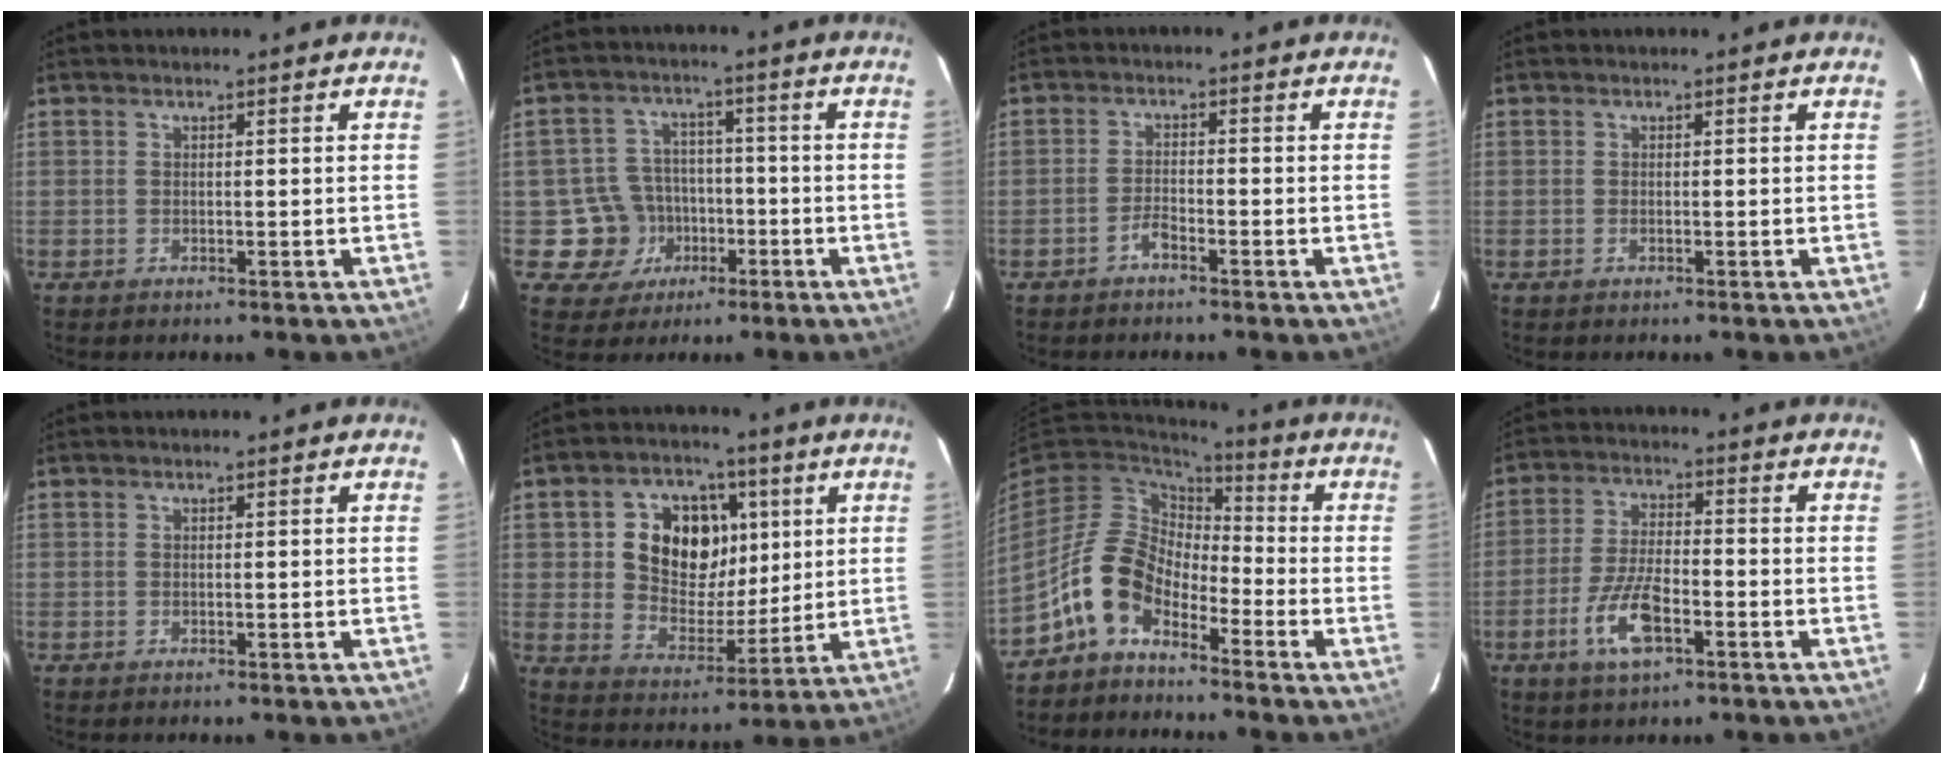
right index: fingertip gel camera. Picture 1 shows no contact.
{"total": 8.5, "force": [-3.3, 7.8, 0.9], "torque": [-0.043, 0.026, -0.042]}
{"total": 2.1, "force": [-1.8, 0.6, 1.0], "torque": [-0.025, 0.004, -0.035]}
{"total": 0.0}
{"total": 0.0}
{"total": 14.2, "force": [3.7, 10.6, 8.7], "torque": [-0.175, 0.016, 0.072]}
{"total": 10.6, "force": [-6.0, 6.3, 6.0], "torque": [-0.123, 0.022, -0.125]}
{"total": 9.5, "force": [-4.4, 3.4, 7.7], "torque": [-0.165, -0.006, -0.081]}